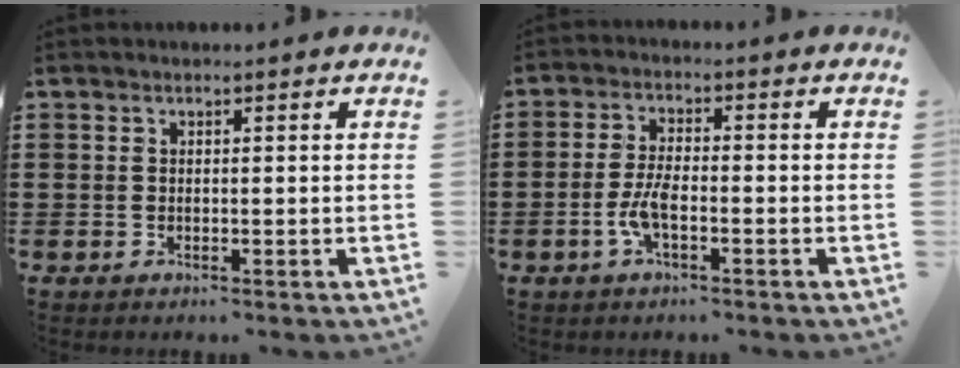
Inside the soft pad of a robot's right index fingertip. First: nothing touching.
{"total": 4.6, "force": [-1.7, 1.4, 4.0], "torque": [-0.096, -0.005, -0.038]}